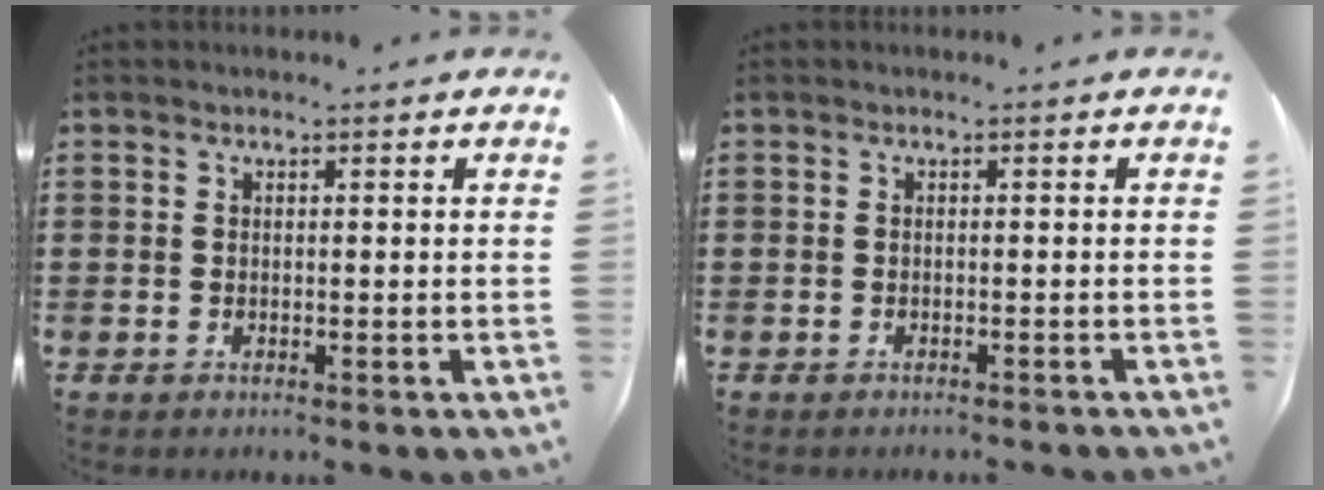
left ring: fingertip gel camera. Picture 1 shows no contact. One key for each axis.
{"total": 0.6, "fx": -0.6, "fy": -0.1, "fz": 0.2, "tx": -0.005, "ty": -0.002, "tz": -0.011}